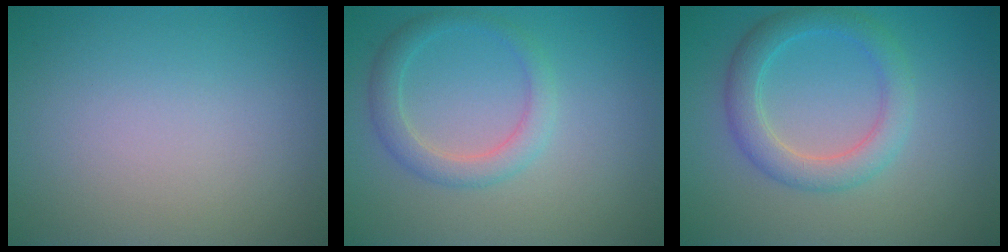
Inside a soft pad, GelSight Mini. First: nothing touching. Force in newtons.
{"total": 2.7, "press": 2.7, "slide": 0.2}
{"total": 3.6, "press": 3.6, "slide": 0.1}